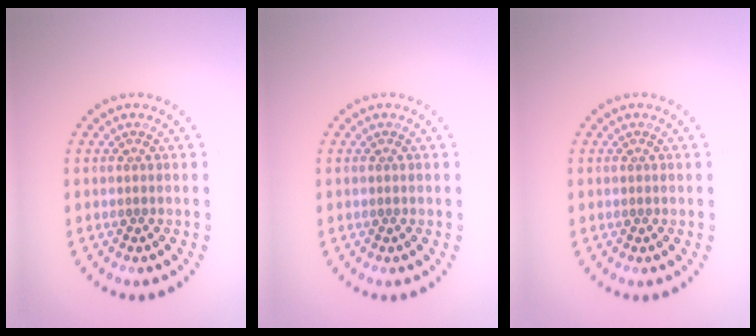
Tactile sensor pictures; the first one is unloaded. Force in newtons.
{"total": 0.0}
{"total": 0.0}